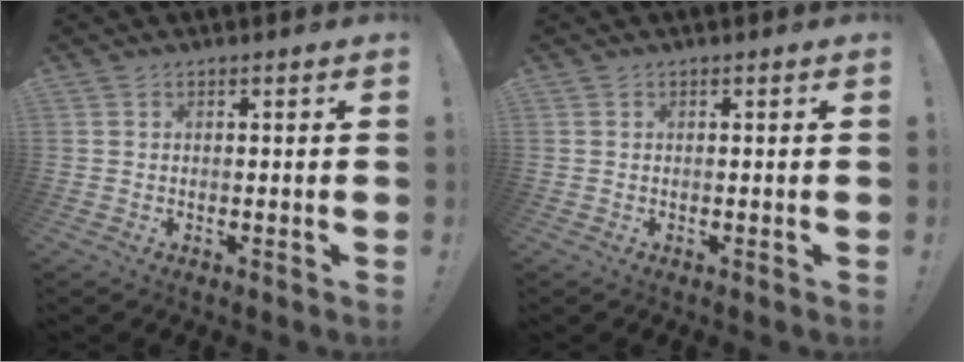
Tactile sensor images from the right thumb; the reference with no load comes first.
{"total": 0.0}